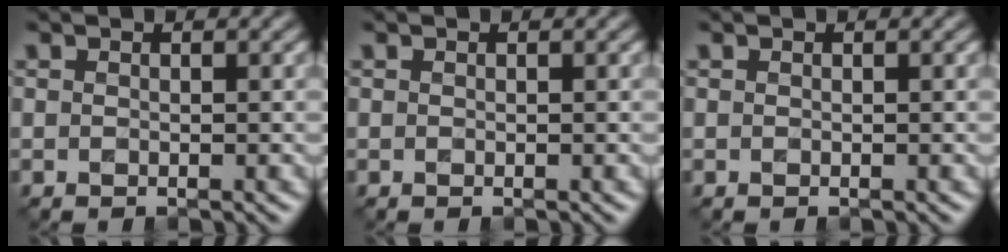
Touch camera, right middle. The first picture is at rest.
{"total": 0.0}
{"total": 0.0}